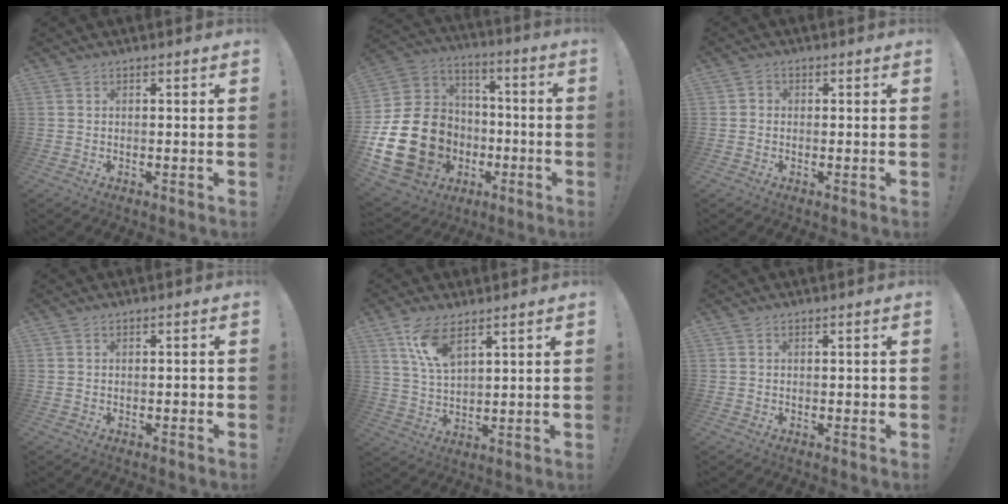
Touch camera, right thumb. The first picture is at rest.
{"total": 25.4, "force": [-5.3, 20.6, 13.8], "torque": [-0.275, 0.029, -0.040]}
{"total": 1.3, "force": [-0.5, 1.1, 0.5], "torque": [-0.016, 0.007, -0.008]}
{"total": 0.9, "force": [-0.7, 0.4, 0.3], "torque": [-0.012, 0.006, -0.012]}
{"total": 9.6, "force": [6.1, 3.9, 6.3], "torque": [-0.122, -0.021, 0.114]}
{"total": 0.7, "force": [-0.1, 0.7, 0.2], "torque": [-0.002, 0.004, -0.002]}